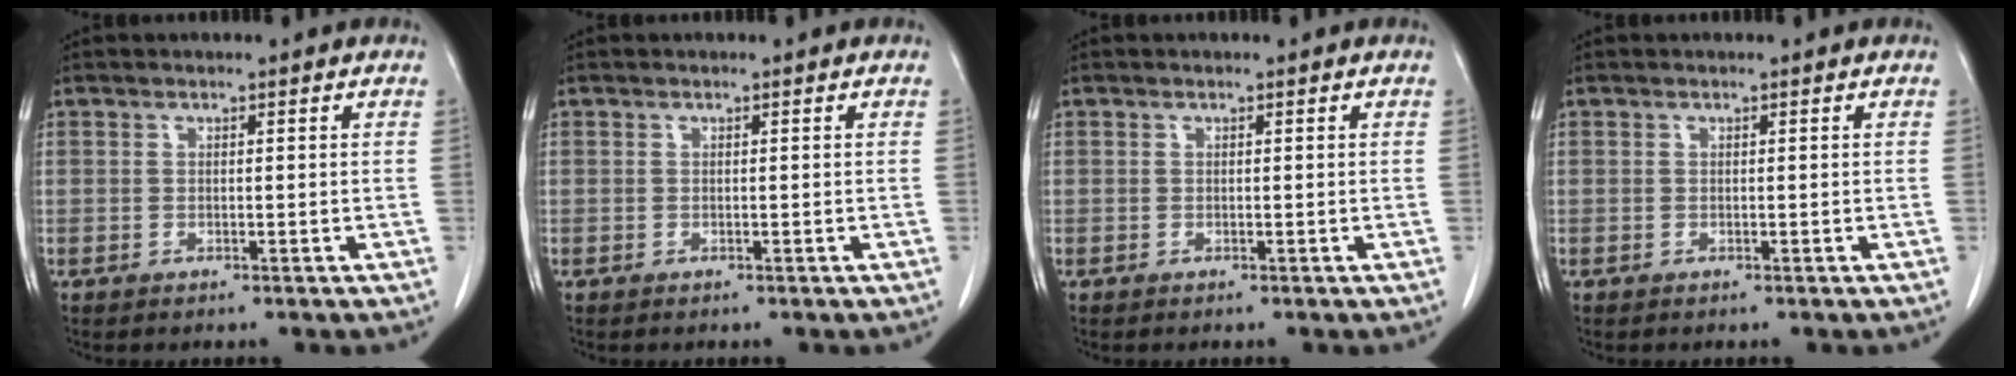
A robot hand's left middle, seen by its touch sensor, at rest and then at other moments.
{"total": 0.0}
{"total": 0.0}
{"total": 0.0}